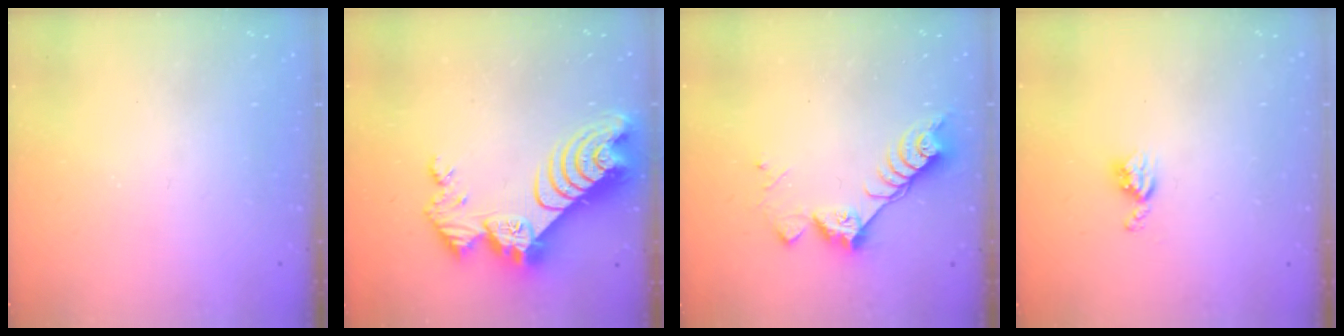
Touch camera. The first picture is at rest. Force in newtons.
{"total": 14.6, "press": 14.5, "slide": 1.5}
{"total": 8.3, "press": 8.2, "slide": 0.7}
{"total": 5.1, "press": 5.1, "slide": 0.7}